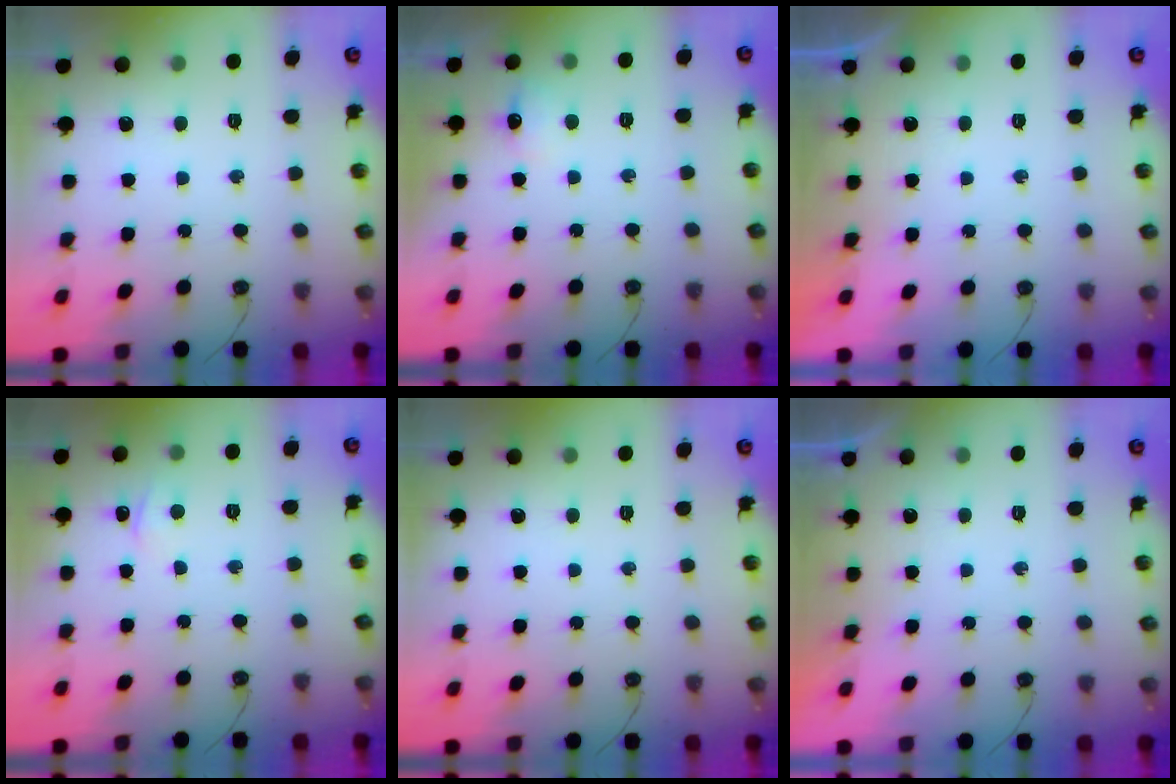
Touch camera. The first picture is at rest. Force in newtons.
{"total": 7.1, "press": 7.0, "slide": 0.9}
{"total": 0.0}
{"total": 2.4, "press": 2.4, "slide": 0.3}
{"total": 0.0}
{"total": 0.0}